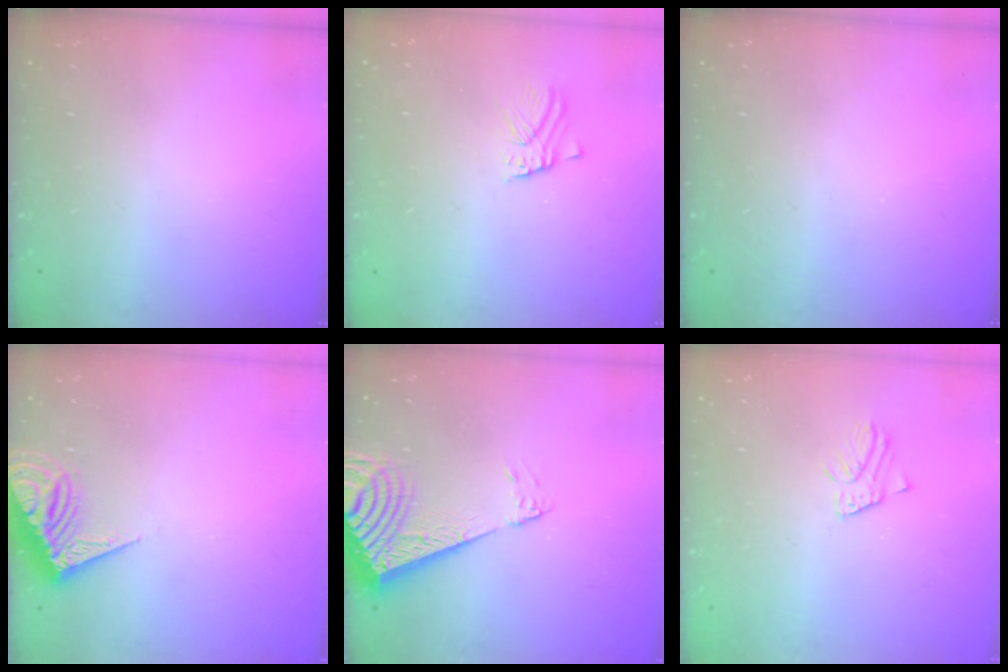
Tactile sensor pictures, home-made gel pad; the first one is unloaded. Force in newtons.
{"total": 2.4, "press": 2.4, "slide": 0.2}
{"total": 0.0}
{"total": 12.2, "press": 12.2, "slide": 1.2}
{"total": 12.1, "press": 12.0, "slide": 1.5}
{"total": 1.7, "press": 1.6, "slide": 0.1}